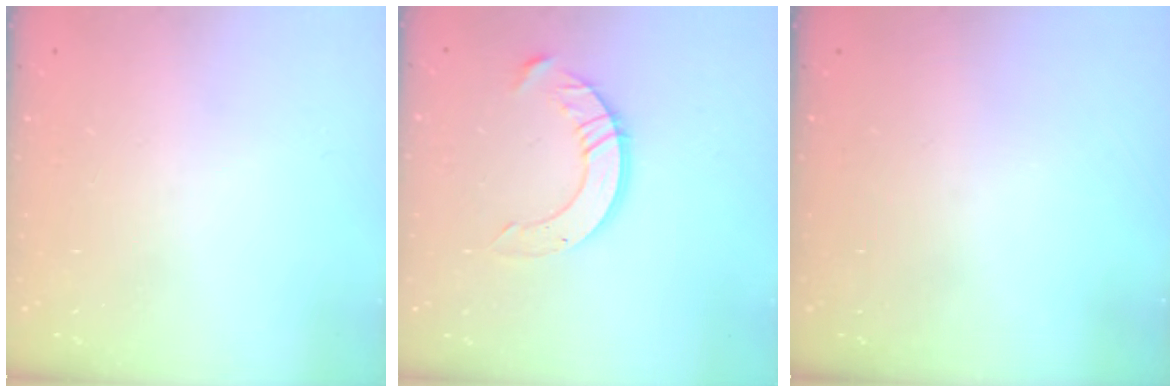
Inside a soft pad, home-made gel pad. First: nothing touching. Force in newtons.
{"total": 10.5, "press": 10.5, "slide": 0.9}
{"total": 0.0}